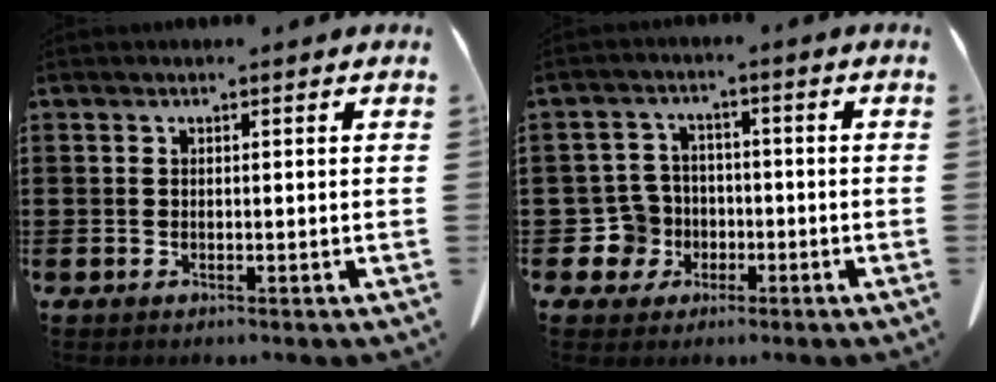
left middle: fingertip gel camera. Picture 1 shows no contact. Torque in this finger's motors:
{"motor_torque": [-0.09, 0.10, -0.01, -0.04]}